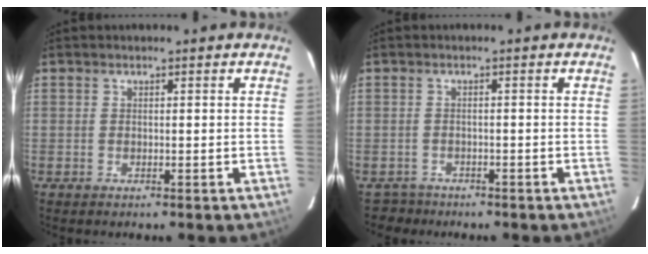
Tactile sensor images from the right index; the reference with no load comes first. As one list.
[{"total": 2.9, "force": [-2.2, 1.8, -0.4], "torque": [0.001, 0.008, -0.037]}]